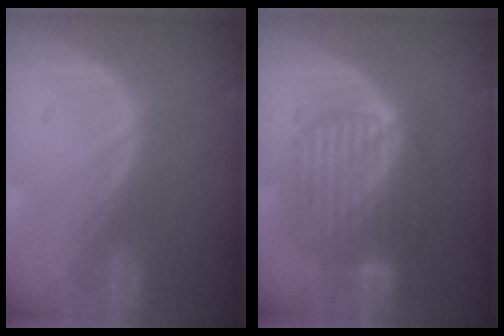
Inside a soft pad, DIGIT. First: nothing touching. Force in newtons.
{"total": 9.5, "press": 9.4, "slide": 0.9}